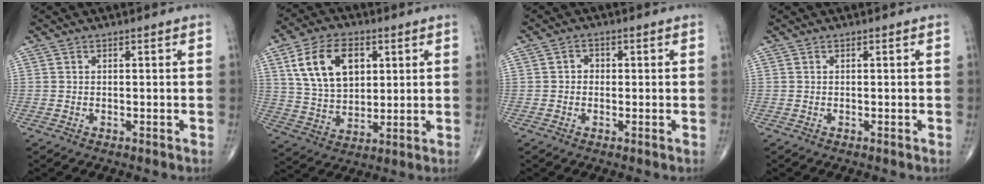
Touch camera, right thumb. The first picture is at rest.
{"total": 14.4, "force": [4.9, 9.3, 9.9], "torque": [-0.154, -0.012, 0.095]}
{"total": 2.0, "force": [0.0, 1.8, 0.9], "torque": [-0.002, 0.009, -0.004]}
{"total": 0.0}